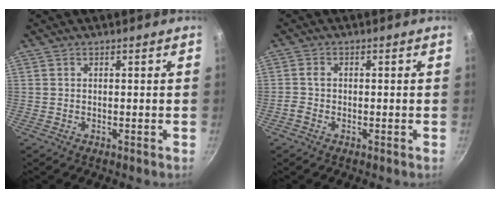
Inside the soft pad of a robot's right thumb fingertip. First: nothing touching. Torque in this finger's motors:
{"motor_torque": [0.44, 0.47, 0.29, -0.33, -0.02]}